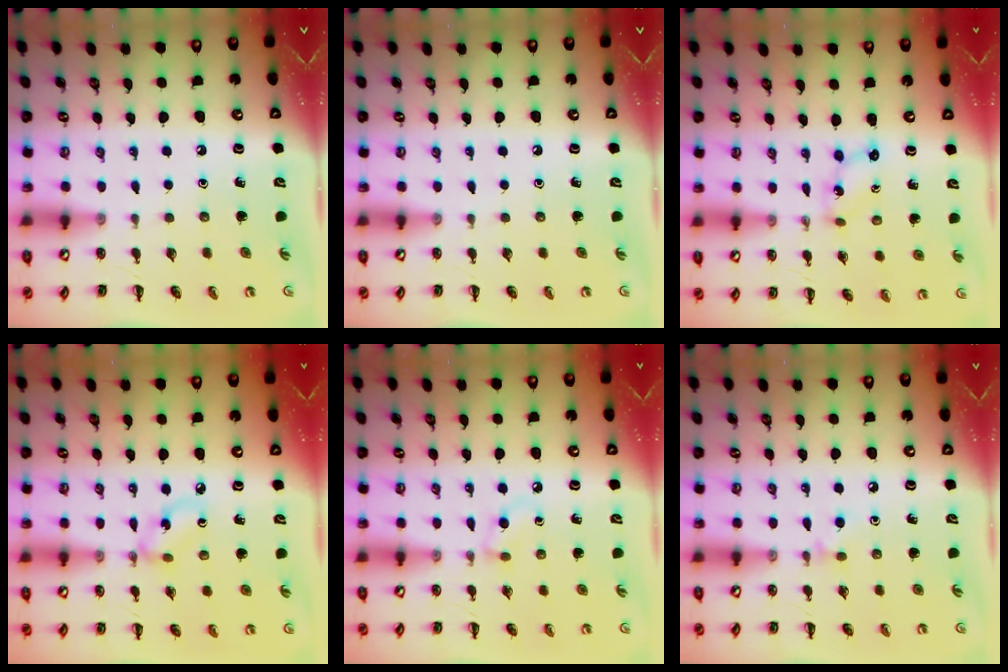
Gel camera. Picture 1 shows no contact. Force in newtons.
{"total": 0.0}
{"total": 1.7, "press": 1.6, "slide": 0.5}
{"total": 3.7, "press": 3.6, "slide": 0.6}
{"total": 3.7, "press": 3.4, "slide": 1.5}
{"total": 4.0, "press": 3.7, "slide": 1.6}